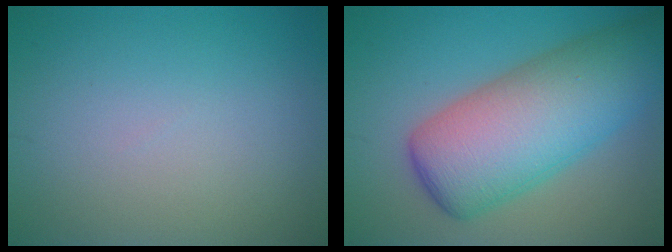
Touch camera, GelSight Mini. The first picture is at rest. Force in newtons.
{"total": 10.9, "press": 10.9, "slide": 0.1}